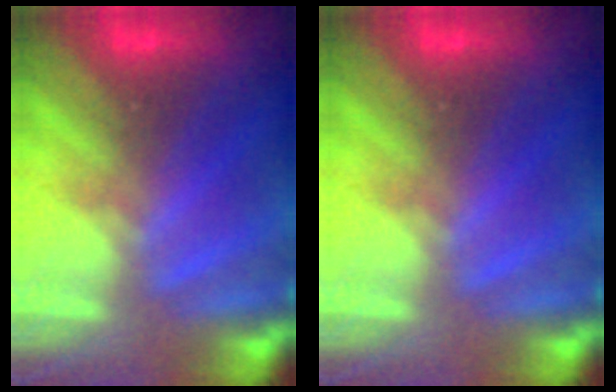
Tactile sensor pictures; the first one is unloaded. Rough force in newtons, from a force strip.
{"total": 0.0}